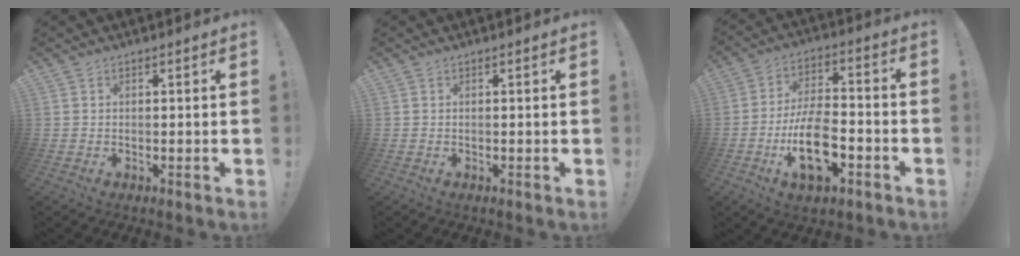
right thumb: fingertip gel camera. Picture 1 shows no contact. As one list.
[{"total": 0.0}, {"total": 15.6, "force": [-5.9, 7.7, 12.2], "torque": [-0.226, 0.027, -0.101]}]